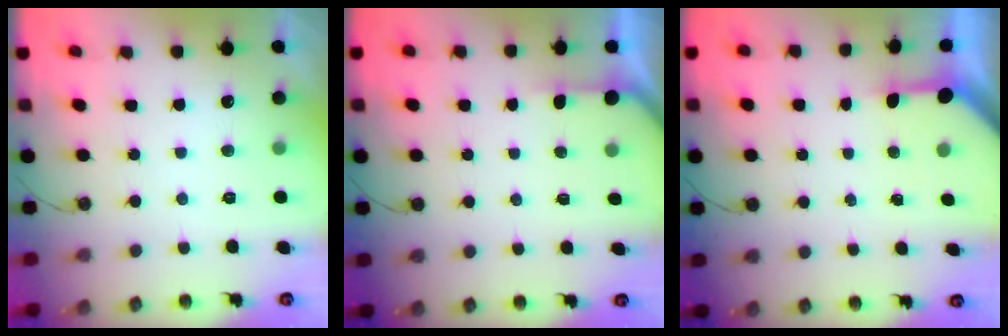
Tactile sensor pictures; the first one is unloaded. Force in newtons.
{"total": 2.5, "press": 2.5, "slide": 0.2}
{"total": 3.4, "press": 3.4, "slide": 0.4}